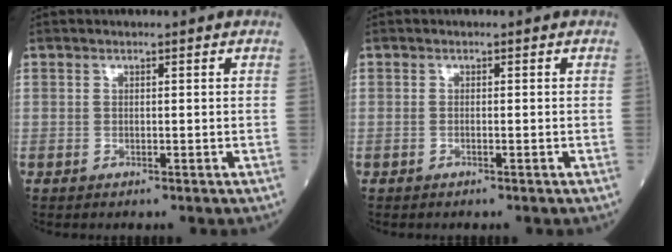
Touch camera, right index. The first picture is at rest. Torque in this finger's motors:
{"motor_torque": [0.03, 0.06, 0.09, 0.01]}